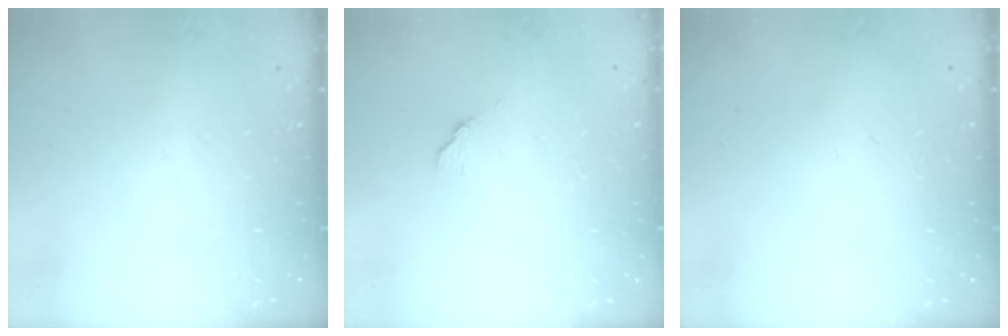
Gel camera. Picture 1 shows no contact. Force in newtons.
{"total": 5.6, "press": 5.6, "slide": 0.4}
{"total": 2.1, "press": 2.1, "slide": 0.1}